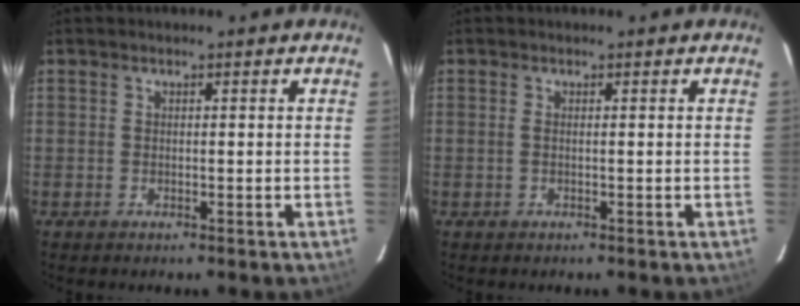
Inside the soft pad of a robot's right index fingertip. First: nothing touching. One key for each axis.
{"total": 0.5, "fx": 0.0, "fy": -0.1, "fz": 0.5, "tx": -0.012, "ty": 0.001, "tz": -0.002}